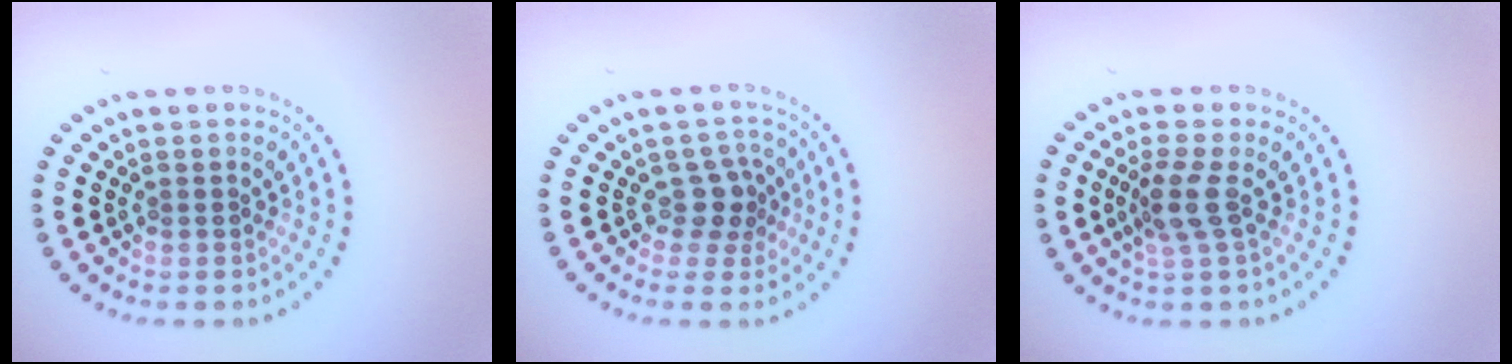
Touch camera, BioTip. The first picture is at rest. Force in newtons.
{"total": 2.3, "press": 1.9, "slide": 1.3}
{"total": 2.5, "press": 2.0, "slide": 1.6}